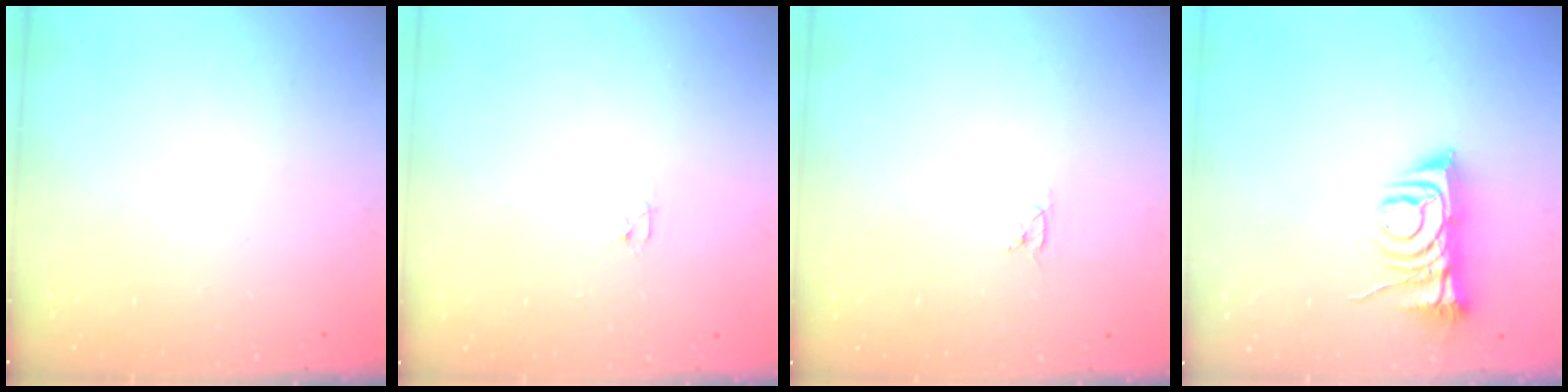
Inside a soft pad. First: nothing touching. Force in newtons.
{"total": 2.4, "press": 2.3, "slide": 0.4}
{"total": 2.8, "press": 2.8, "slide": 0.3}
{"total": 8.0, "press": 8.0, "slide": 0.9}